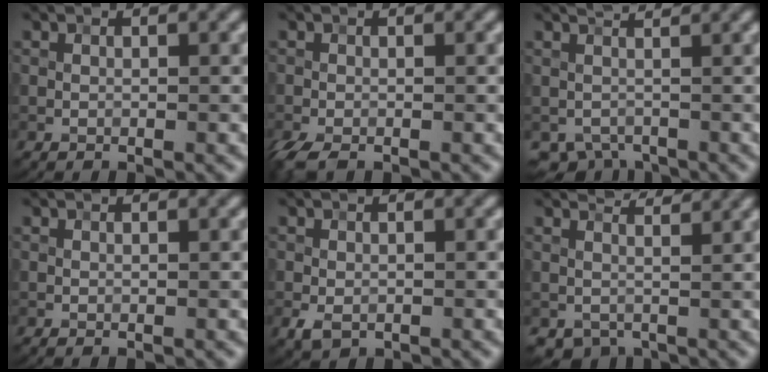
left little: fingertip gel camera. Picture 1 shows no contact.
{"total": 3.5, "force": [-2.0, 1.9, 2.2], "torque": [-0.060, -0.013, -0.041]}
{"total": 1.9, "force": [-0.2, 1.4, 1.3], "torque": [-0.022, -0.007, -0.003]}
{"total": 0.0}
{"total": 1.4, "force": [-0.5, 1.1, 0.8], "torque": [-0.017, -0.002, -0.009]}
{"total": 2.2, "force": [1.8, 1.0, 0.8], "torque": [-0.022, -0.003, 0.027]}